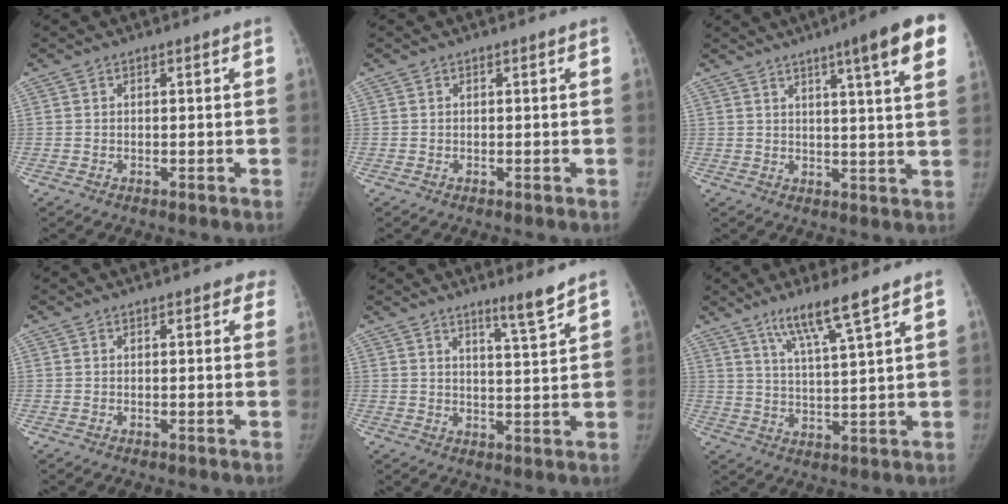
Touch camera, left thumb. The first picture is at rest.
{"total": 0.0}
{"total": 13.6, "force": [7.4, 1.0, 11.3], "torque": [-0.144, -0.026, 0.086]}
{"total": 2.7, "force": [1.9, 1.2, 1.5], "torque": [0.006, -0.001, 0.012]}
{"total": 5.4, "force": [4.3, -0.5, 3.3], "torque": [-0.050, -0.042, 0.070]}
{"total": 9.0, "force": [6.0, 0.0, 6.6], "torque": [-0.121, -0.034, 0.112]}